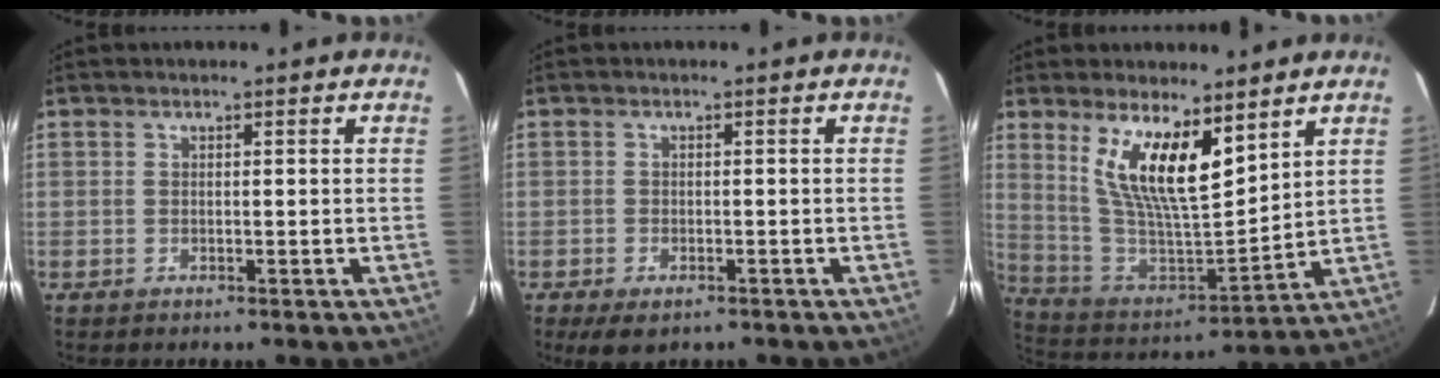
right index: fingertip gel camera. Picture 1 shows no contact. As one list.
[{"total": 4.5, "force": [-3.0, 2.2, 2.6], "torque": [-0.059, -0.019, -0.047]}, {"total": 15.4, "force": [8.4, 4.9, 12.0], "torque": [-0.227, -0.004, 0.171]}]